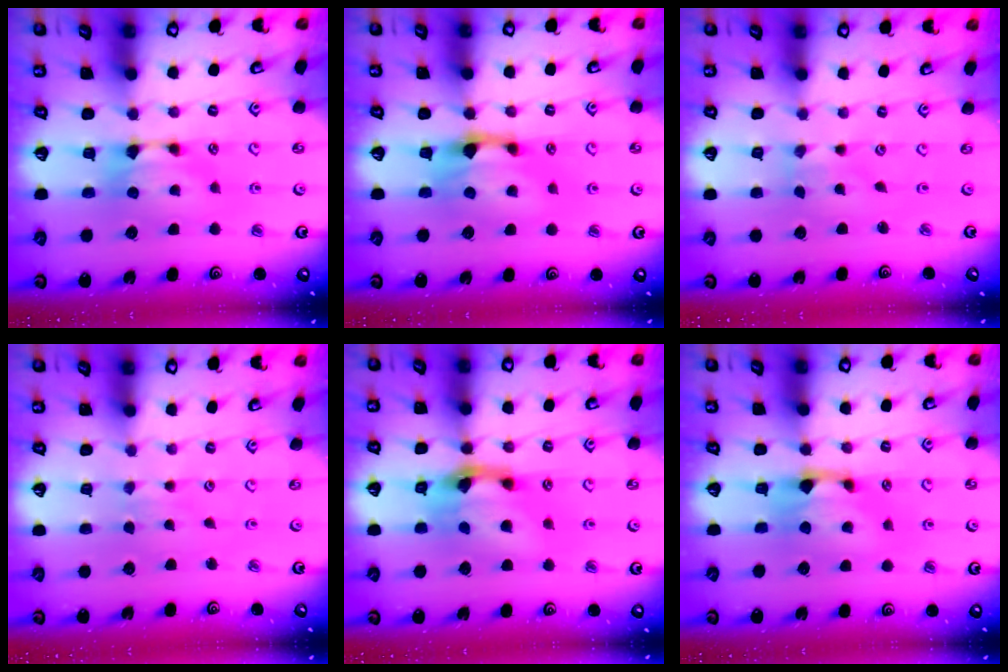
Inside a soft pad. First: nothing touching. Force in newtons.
{"total": 2.5, "press": 2.0, "slide": 1.5}
{"total": 3.0, "press": 2.9, "slide": 0.8}
{"total": 3.2, "press": 3.2, "slide": 0.1}
{"total": 7.1, "press": 6.8, "slide": 2.0}
{"total": 1.2, "press": 0.4, "slide": 1.1}